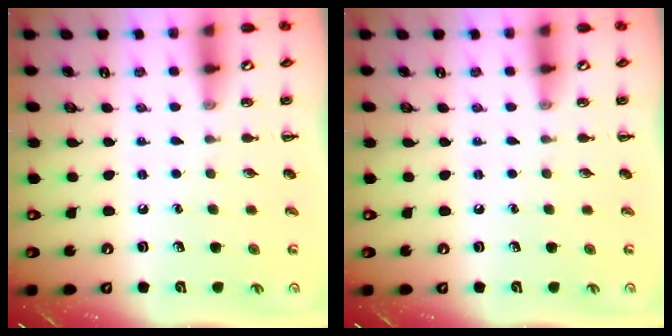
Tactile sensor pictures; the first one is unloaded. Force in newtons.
{"total": 0.0}